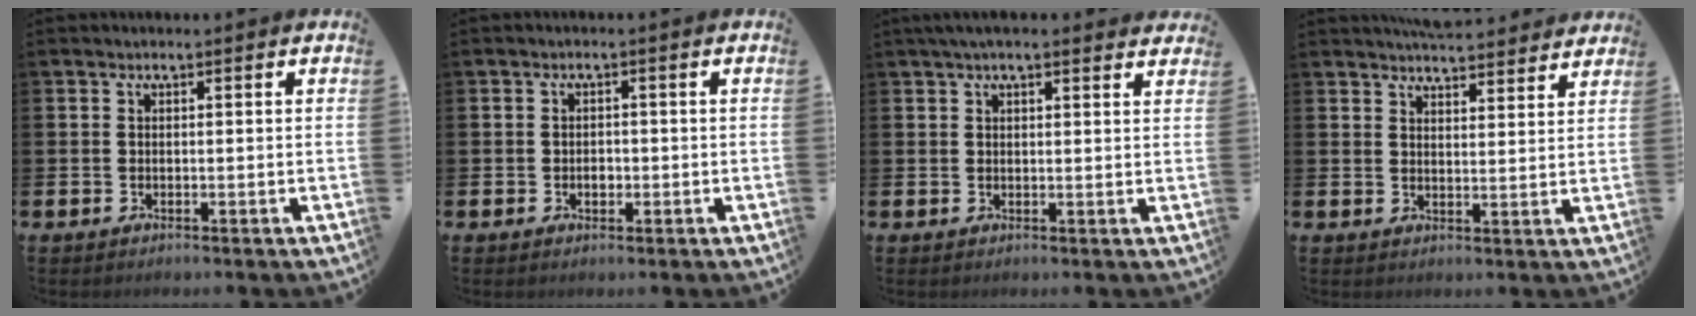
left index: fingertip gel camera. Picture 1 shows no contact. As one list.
[{"total": 1.4, "force": [-0.3, 1.1, 0.9], "torque": [-0.008, 0.002, -0.009]}, {"total": 2.9, "force": [2.6, 0.4, 1.3], "torque": [-0.030, -0.001, 0.046]}, {"total": 5.4, "force": [5.3, 0.5, 0.6], "torque": [-0.014, -0.028, 0.097]}]